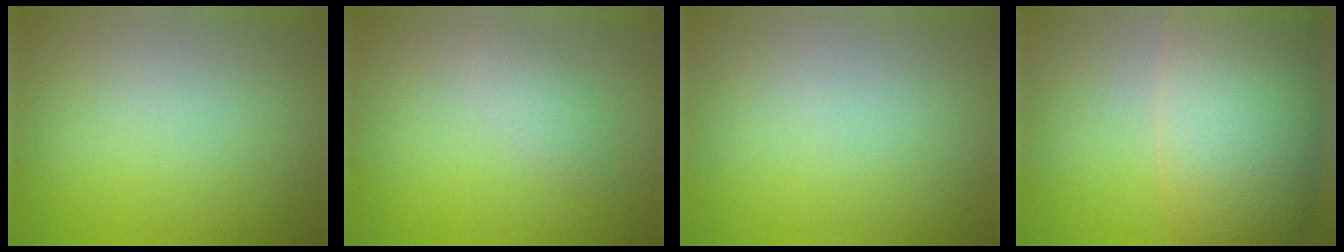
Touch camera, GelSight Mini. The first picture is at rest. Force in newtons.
{"total": 1.5, "press": 1.5, "slide": 0.1}
{"total": 0.0}
{"total": 11.7, "press": 11.7, "slide": 0.1}